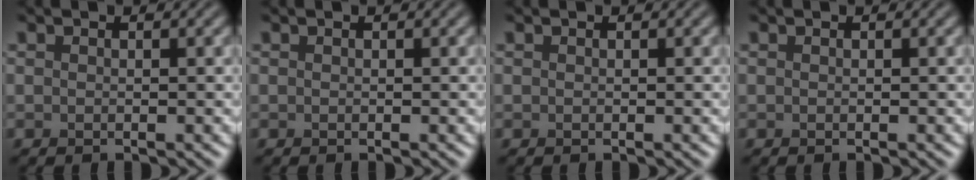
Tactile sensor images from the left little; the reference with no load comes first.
{"total": 0.0}
{"total": 0.0}
{"total": 0.0}